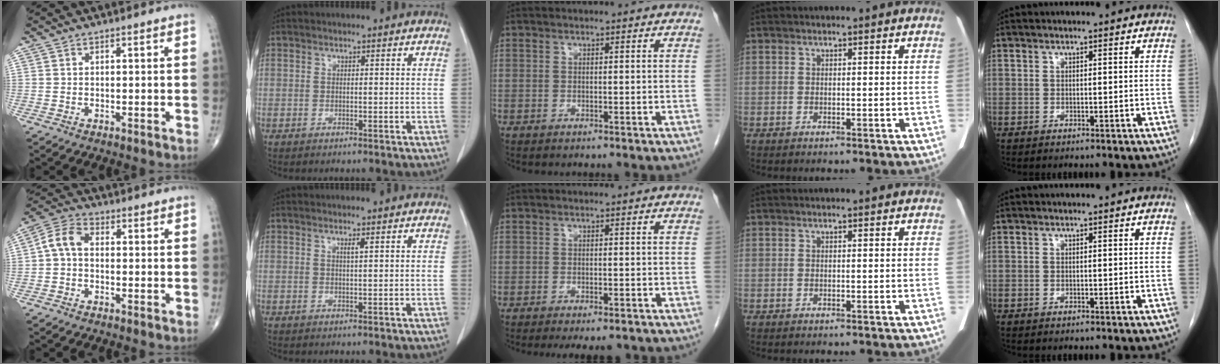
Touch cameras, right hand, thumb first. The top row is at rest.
{"thumb": {"total": 5.5, "force": [-0.2, 3.7, 4.2], "torque": [-0.077, 0.019, -0.016]}, "index": {"total": 0.8, "force": [0.4, -0.1, 0.6], "torque": [-0.015, -0.001, 0.009]}, "middle": {"total": 5.7, "force": [-4.8, 1.5, 2.7], "torque": [-0.029, -0.008, -0.063]}}